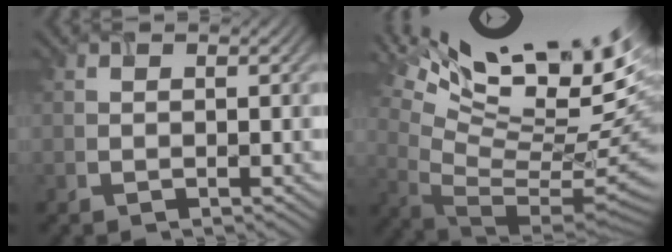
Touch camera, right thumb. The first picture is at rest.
{"total": 17.3, "force": [9.1, 5.6, 13.6], "torque": [-0.192, 0.033, 0.178]}